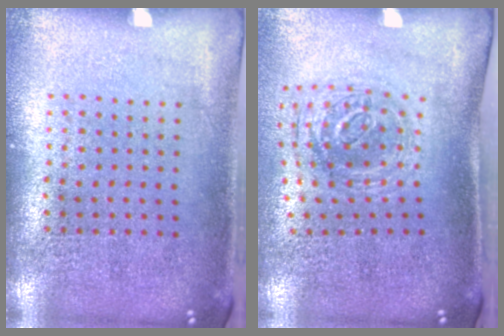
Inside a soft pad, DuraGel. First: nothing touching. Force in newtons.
{"total": 1.1, "press": 1.0, "slide": 0.4}